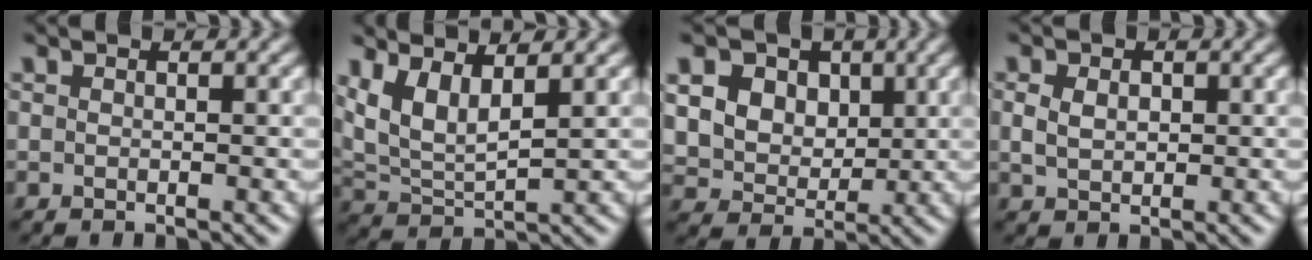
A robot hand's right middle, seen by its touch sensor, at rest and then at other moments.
{"total": 4.4, "force": [2.4, 1.6, 3.3], "torque": [-0.082, -0.003, 0.052]}
{"total": 16.5, "force": [6.8, 13.1, 7.4], "torque": [-0.177, 0.030, 0.115]}
{"total": 1.9, "force": [0.3, 1.4, 1.2], "torque": [-0.027, 0.002, 0.011]}